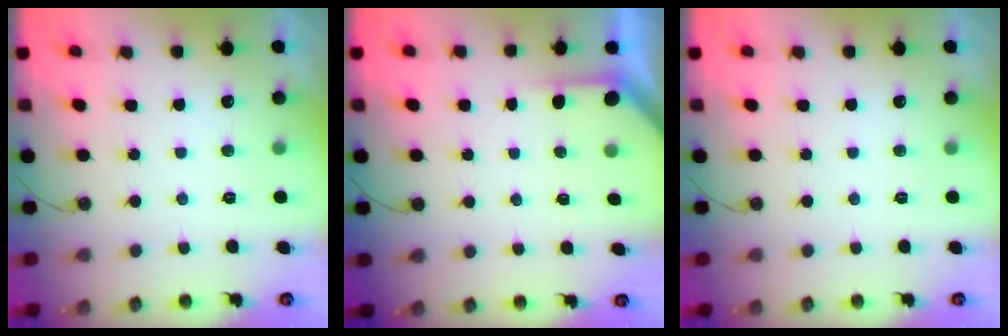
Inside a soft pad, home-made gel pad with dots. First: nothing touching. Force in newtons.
{"total": 1.9, "press": 1.9, "slide": 0.2}
{"total": 0.0}